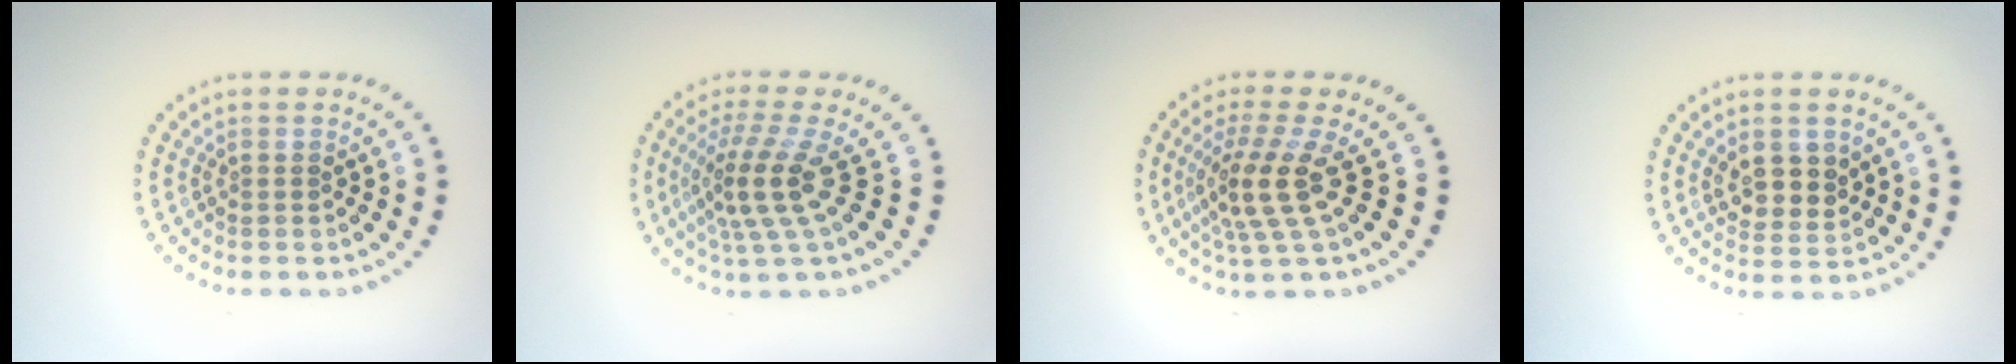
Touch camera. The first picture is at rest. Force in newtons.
{"total": 4.4, "press": 2.9, "slide": 3.2}
{"total": 4.2, "press": 3.1, "slide": 2.9}
{"total": 2.9, "press": 2.7, "slide": 0.8}